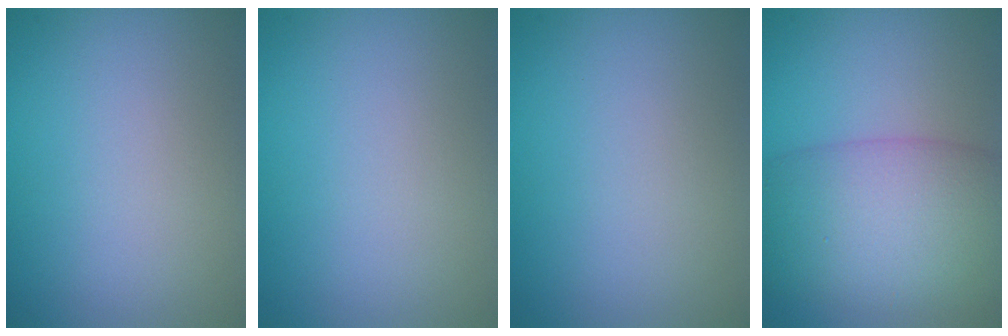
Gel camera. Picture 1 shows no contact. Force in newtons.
{"total": 0.0}
{"total": 0.0}
{"total": 8.8, "press": 8.8, "slide": 0.3}